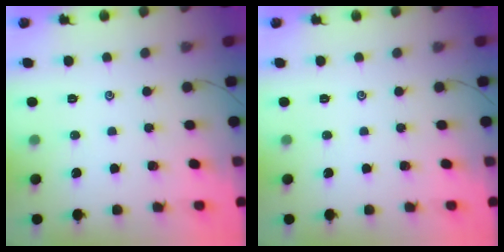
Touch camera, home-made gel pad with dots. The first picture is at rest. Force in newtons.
{"total": 0.0}